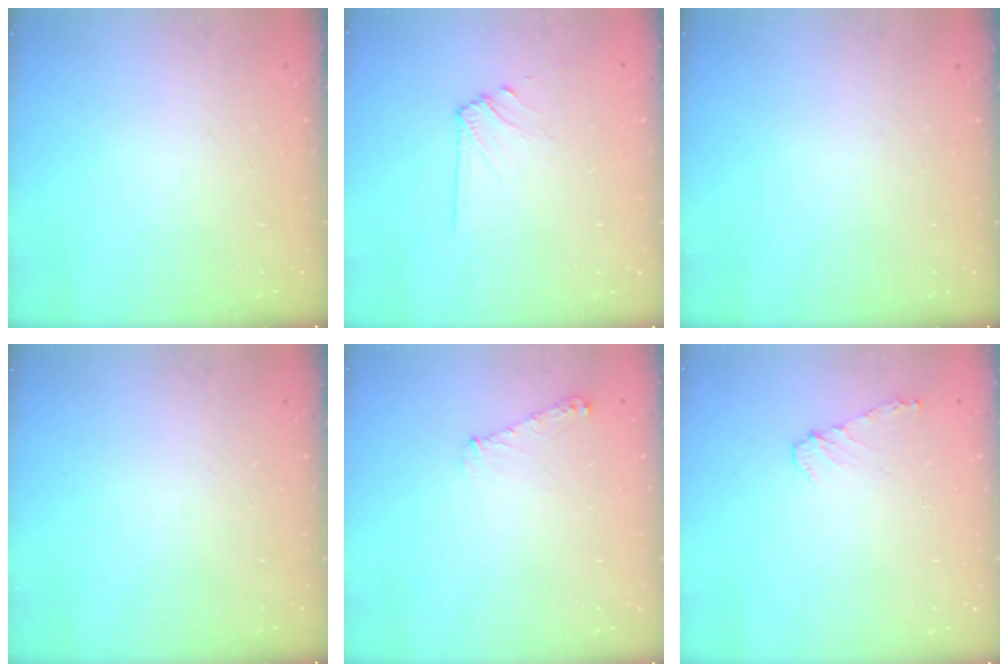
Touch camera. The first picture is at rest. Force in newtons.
{"total": 6.2, "press": 6.2, "slide": 0.9}
{"total": 0.0}
{"total": 0.0}
{"total": 5.7, "press": 5.7, "slide": 0.5}
{"total": 6.4, "press": 6.3, "slide": 0.6}